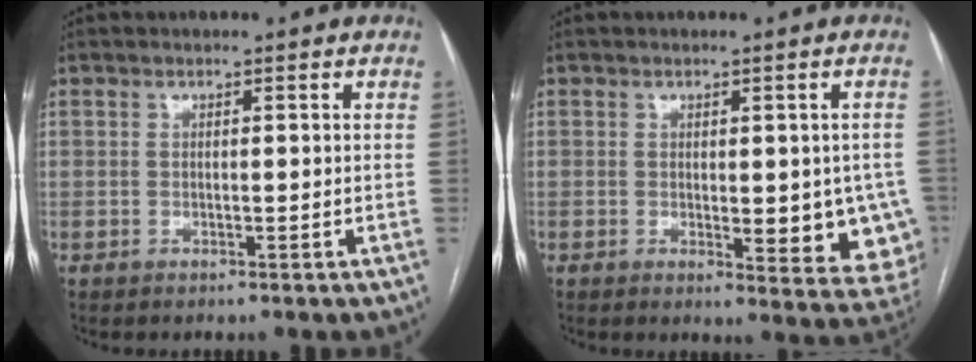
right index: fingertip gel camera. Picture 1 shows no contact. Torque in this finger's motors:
{"motor_torque": [0.21, -0.04, 0.16, 0.04]}